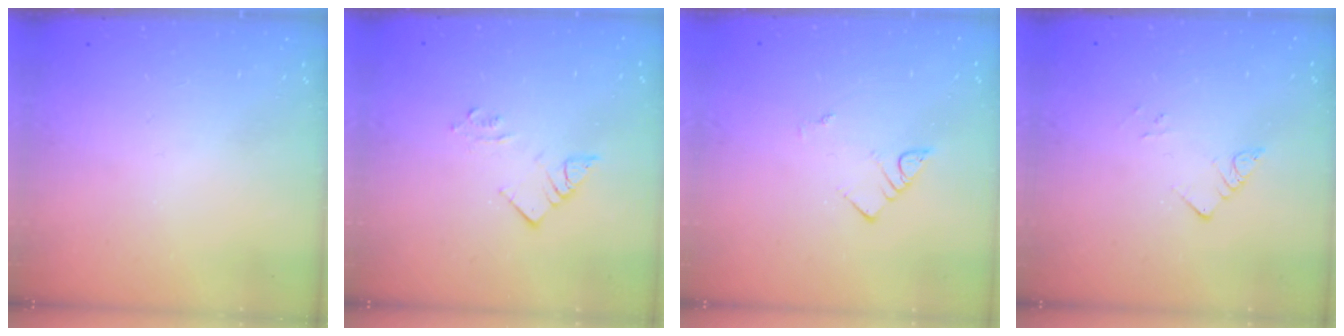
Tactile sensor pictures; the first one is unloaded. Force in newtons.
{"total": 3.9, "press": 3.9, "slide": 0.1}
{"total": 2.8, "press": 2.8, "slide": 0.2}
{"total": 3.6, "press": 3.6, "slide": 0.4}